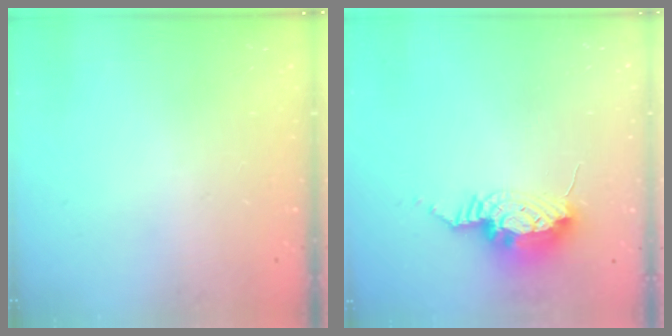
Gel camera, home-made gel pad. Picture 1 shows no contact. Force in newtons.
{"total": 10.2, "press": 10.0, "slide": 2.0}